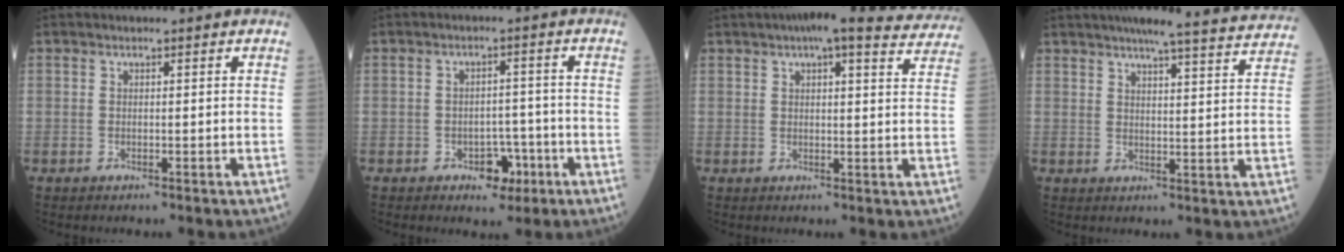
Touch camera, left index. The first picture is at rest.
{"total": 4.4, "force": [-2.3, 2.8, 2.5], "torque": [-0.024, 0.011, -0.031]}
{"total": 14.1, "force": [12.5, 2.5, 6.1], "torque": [-0.061, 0.020, 0.132]}
{"total": 18.6, "force": [17.2, 0.4, 7.1], "torque": [-0.092, -0.025, 0.198]}